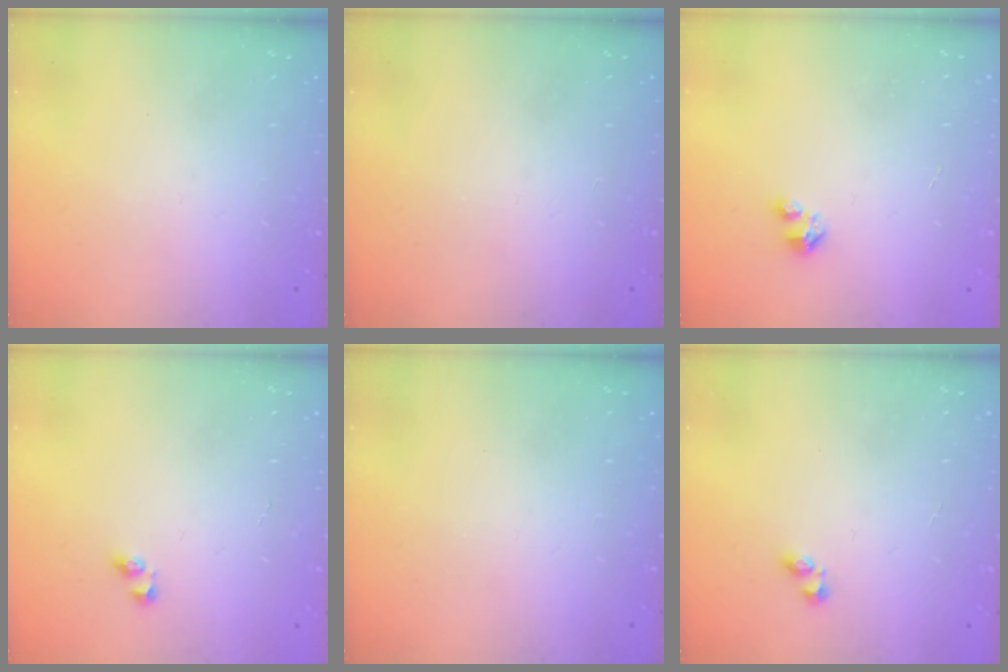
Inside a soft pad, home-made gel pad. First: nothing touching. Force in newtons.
{"total": 0.0}
{"total": 1.6, "press": 1.6, "slide": 0.2}
{"total": 2.7, "press": 2.6, "slide": 0.6}
{"total": 0.0}
{"total": 2.9, "press": 2.6, "slide": 1.3}